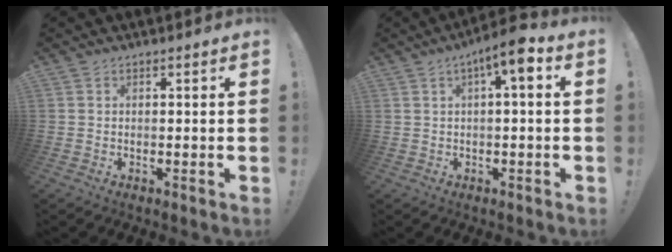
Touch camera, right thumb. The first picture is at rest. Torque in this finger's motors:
{"motor_torque": [0.95, 1.00, 0.17, 0.19, 0.02]}